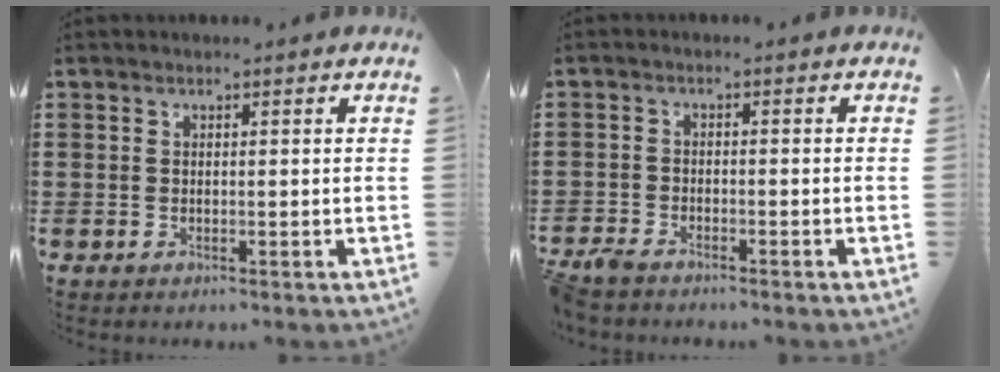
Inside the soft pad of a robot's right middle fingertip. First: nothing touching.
{"total": 2.3, "force": [-2.2, 0.4, 0.5], "torque": [-0.033, -0.004, -0.053]}